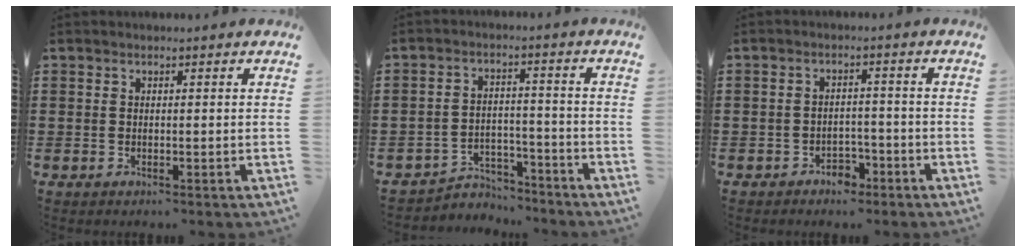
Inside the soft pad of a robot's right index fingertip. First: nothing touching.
{"total": 4.0, "force": [-3.8, 1.3, 0.2], "torque": [-0.011, 0.007, -0.080]}
{"total": 2.5, "force": [-2.1, 1.2, 0.6], "torque": [-0.017, 0.001, -0.045]}